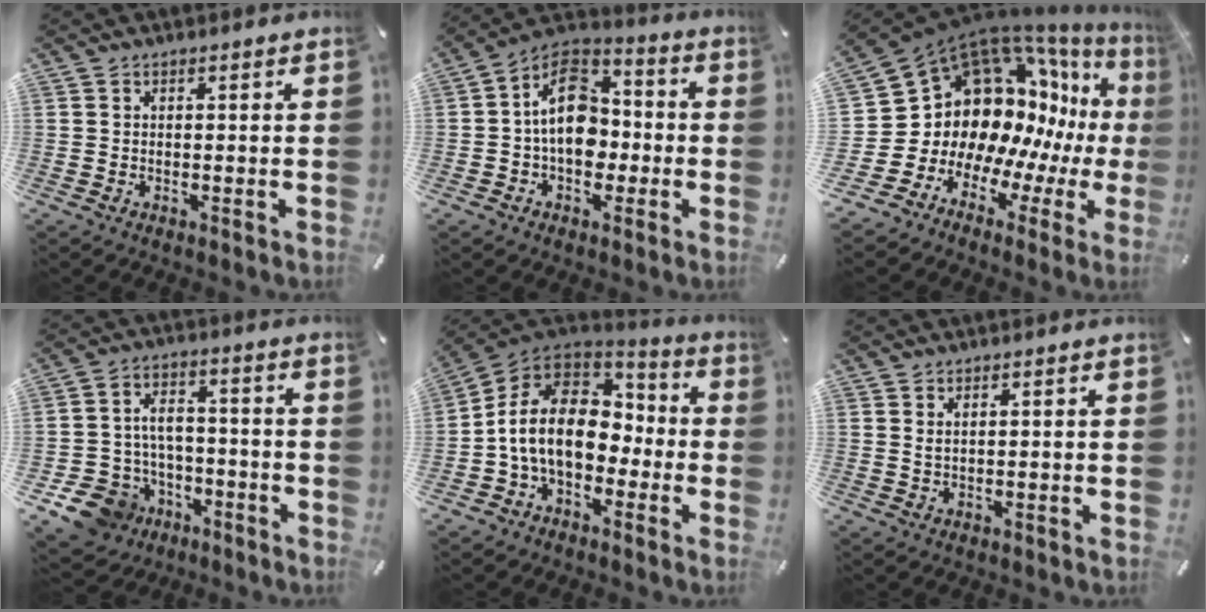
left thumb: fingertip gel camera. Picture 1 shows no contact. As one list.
[{"total": 14.2, "force": [-1.1, 10.3, 9.7], "torque": [-0.173, 0.019, -0.018]}, {"total": 17.5, "force": [6.0, 13.5, 9.3], "torque": [-0.167, -0.102, 0.143]}, {"total": 11.0, "force": [-5.9, 8.6, 3.6], "torque": [-0.085, 0.036, -0.103]}, {"total": 15.9, "force": [-1.9, 11.6, 10.8], "torque": [-0.209, 0.019, -0.035]}, {"total": 1.1, "force": [0.5, 0.3, 1.0], "torque": [-0.020, -0.001, 0.010]}]